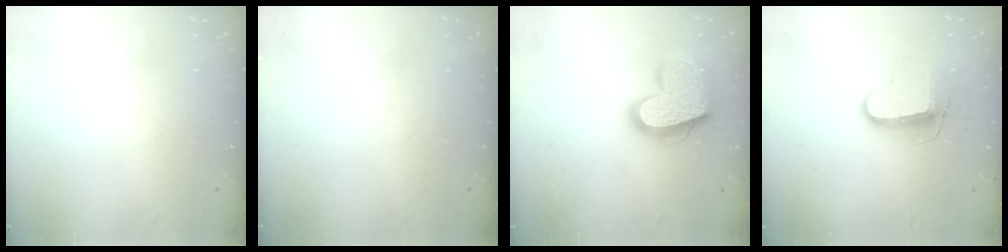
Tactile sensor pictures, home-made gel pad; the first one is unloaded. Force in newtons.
{"total": 0.0}
{"total": 19.5, "press": 19.4, "slide": 1.6}
{"total": 9.3, "press": 9.3, "slide": 0.5}